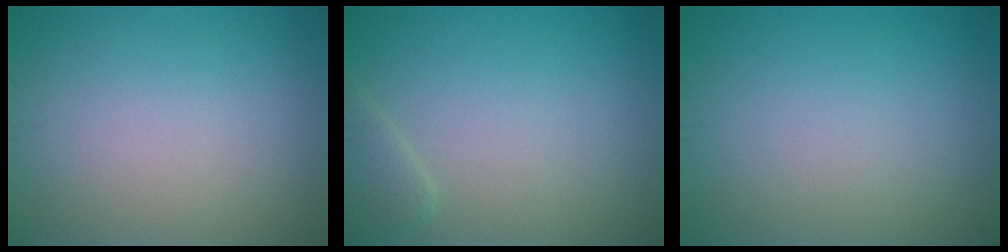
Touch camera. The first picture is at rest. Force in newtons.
{"total": 1.6, "press": 1.6, "slide": 0.2}
{"total": 0.0}